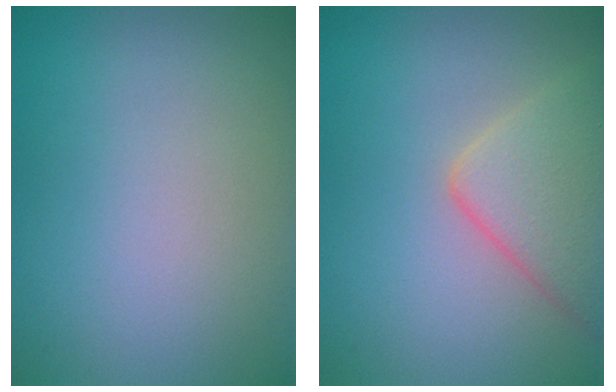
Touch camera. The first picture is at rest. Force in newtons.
{"total": 5.0, "press": 5.0, "slide": 0.3}